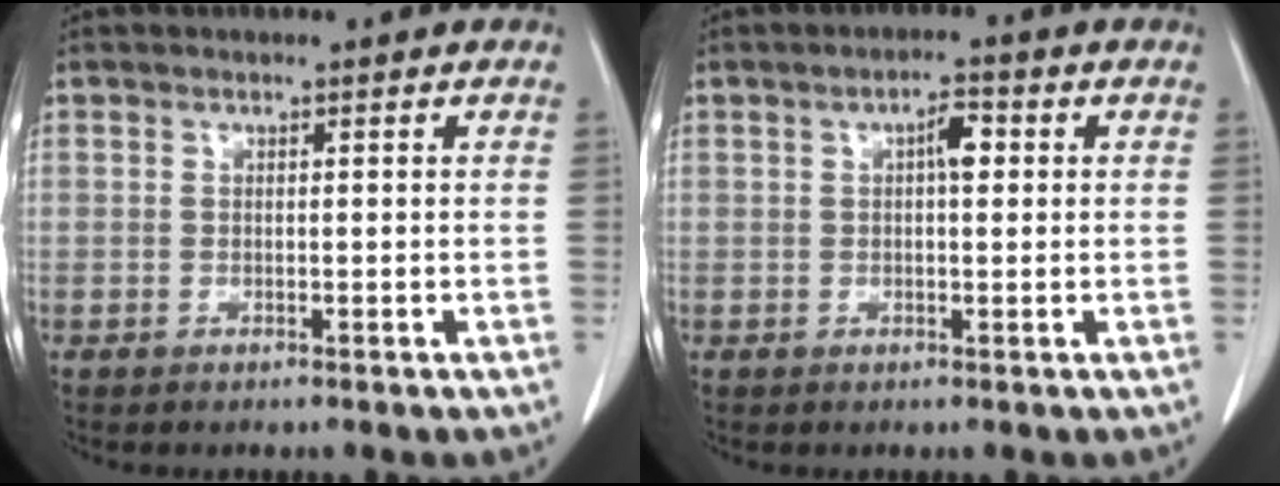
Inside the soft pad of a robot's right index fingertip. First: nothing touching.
{"total": 3.1, "force": [0.7, 1.0, 2.9], "torque": [-0.049, 0.008, 0.009]}